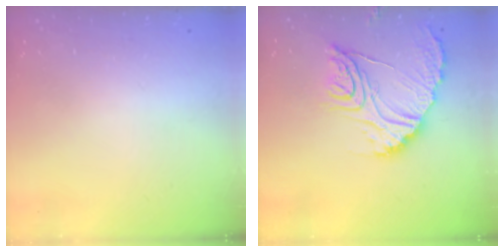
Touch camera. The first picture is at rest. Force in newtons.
{"total": 17.5, "press": 17.5, "slide": 1.1}